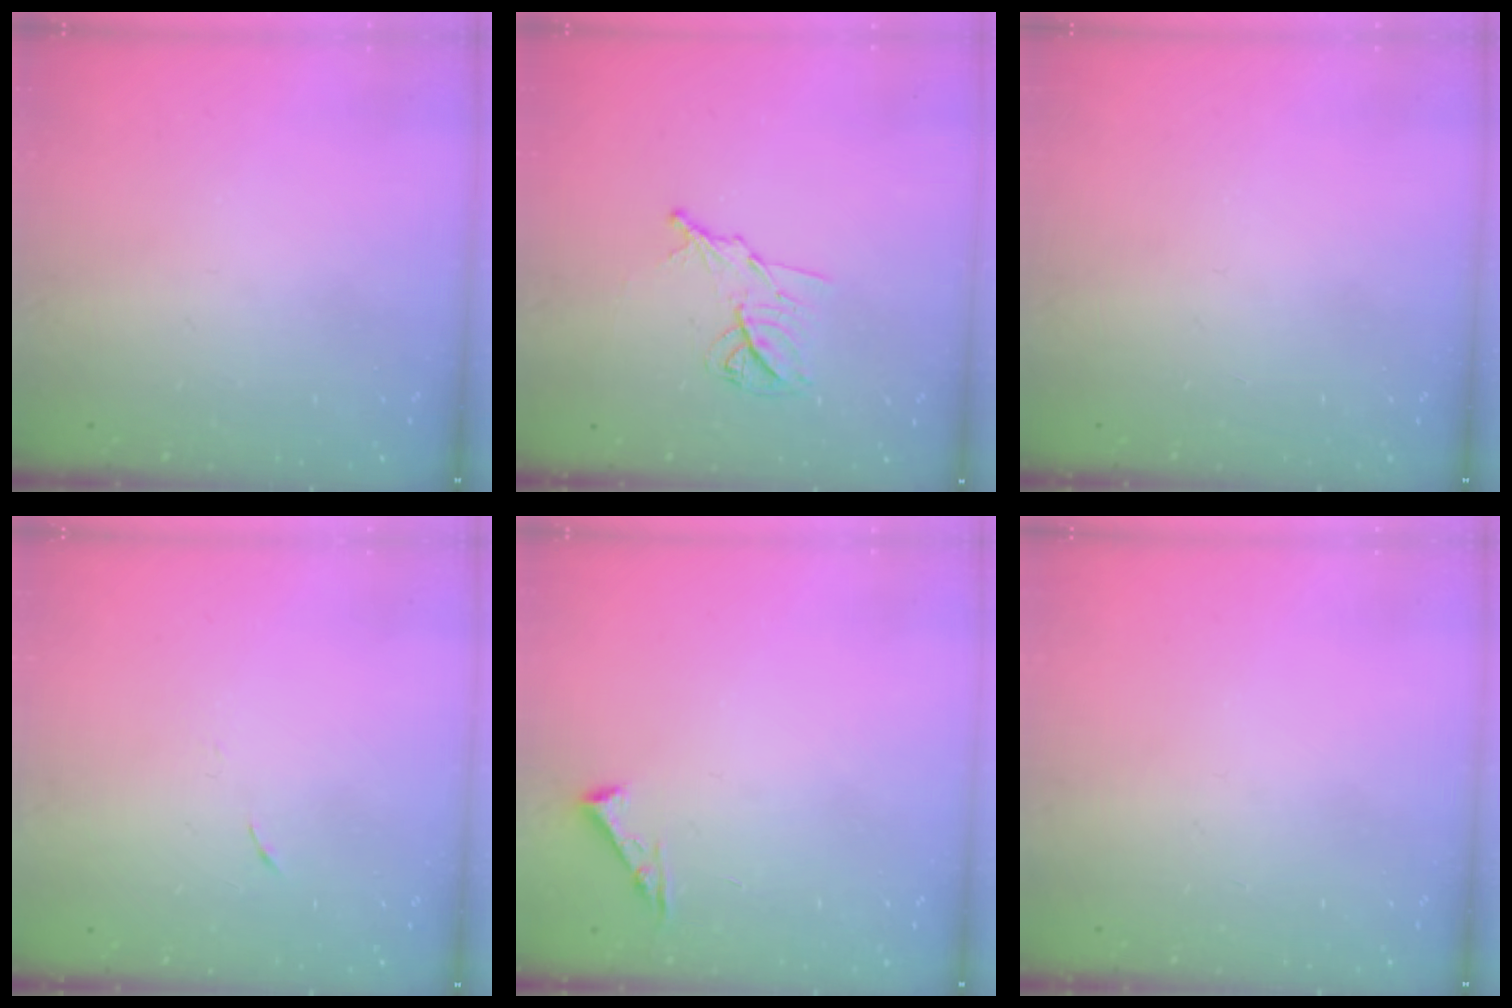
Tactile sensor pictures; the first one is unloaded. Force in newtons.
{"total": 10.0, "press": 10.0, "slide": 0.1}
{"total": 0.0}
{"total": 4.0, "press": 3.6, "slide": 1.7}
{"total": 5.3, "press": 5.2, "slide": 0.7}
{"total": 0.0}